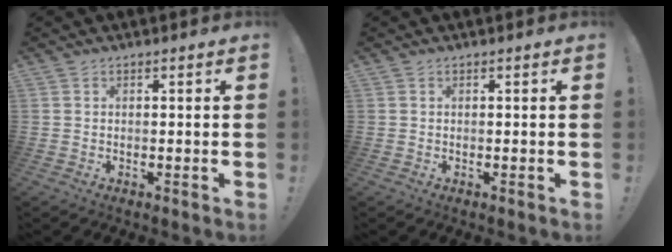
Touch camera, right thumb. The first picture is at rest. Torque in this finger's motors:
{"motor_torque": [0.00, 0.00, 0.10, -0.03, 0.02]}